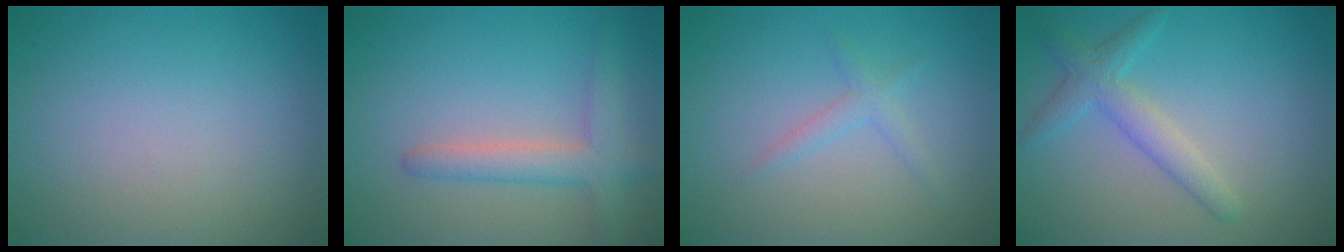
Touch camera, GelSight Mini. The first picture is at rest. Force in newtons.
{"total": 3.3, "press": 3.3, "slide": 0.2}
{"total": 1.3, "press": 1.3, "slide": 0.1}
{"total": 1.9, "press": 1.9, "slide": 0.2}